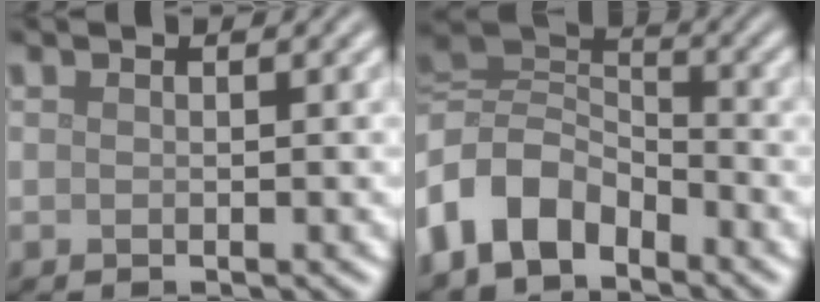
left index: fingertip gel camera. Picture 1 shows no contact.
{"total": 7.9, "force": [-3.7, 5.2, 4.8], "torque": [-0.094, 0.005, -0.083]}